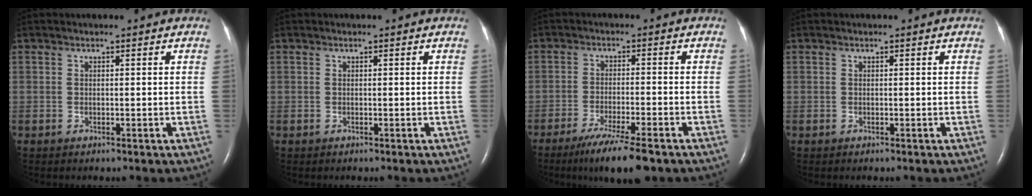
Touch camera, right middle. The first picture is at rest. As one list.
[{"total": 0.0}, {"total": 9.3, "force": [-6.7, 0.6, 6.4], "torque": [-0.106, -0.023, -0.107]}, {"total": 0.0}]